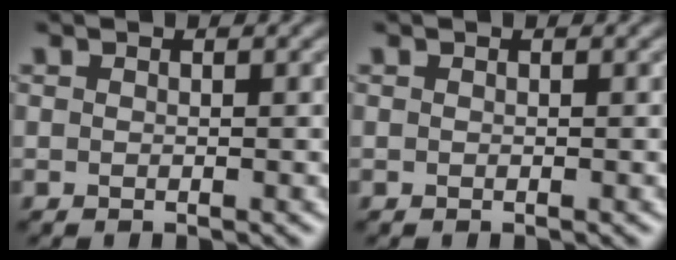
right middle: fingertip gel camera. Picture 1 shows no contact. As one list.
[{"total": 0.0}]